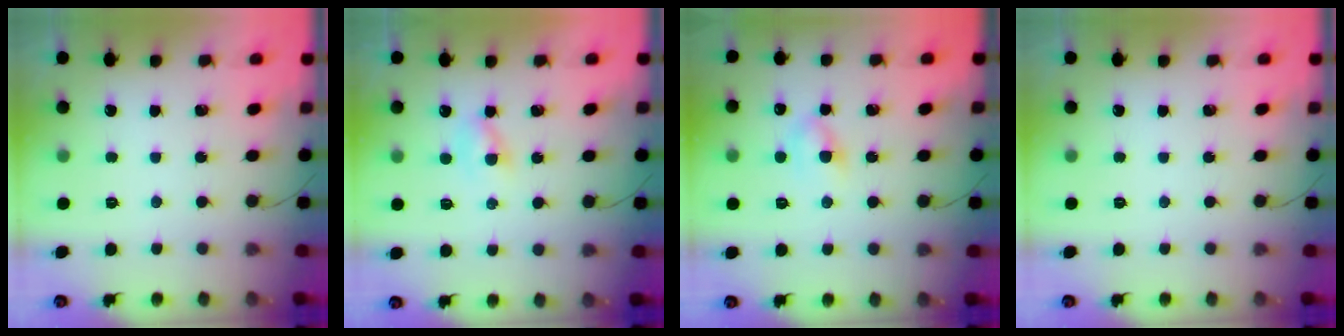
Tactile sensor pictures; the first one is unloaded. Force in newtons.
{"total": 2.0, "press": 1.8, "slide": 0.9}
{"total": 5.0, "press": 4.8, "slide": 1.3}
{"total": 0.0}